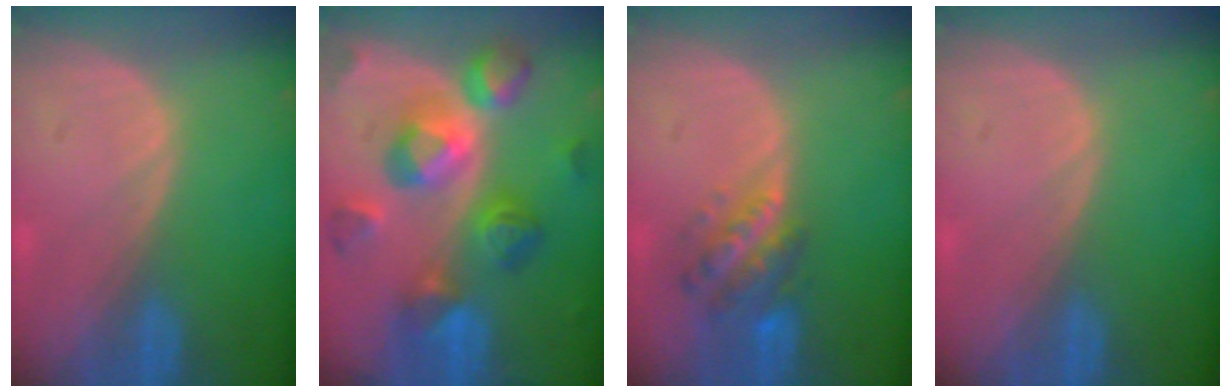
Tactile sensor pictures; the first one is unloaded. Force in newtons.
{"total": 11.4, "press": 11.4, "slide": 0.9}
{"total": 5.9, "press": 5.7, "slide": 1.2}
{"total": 0.0}